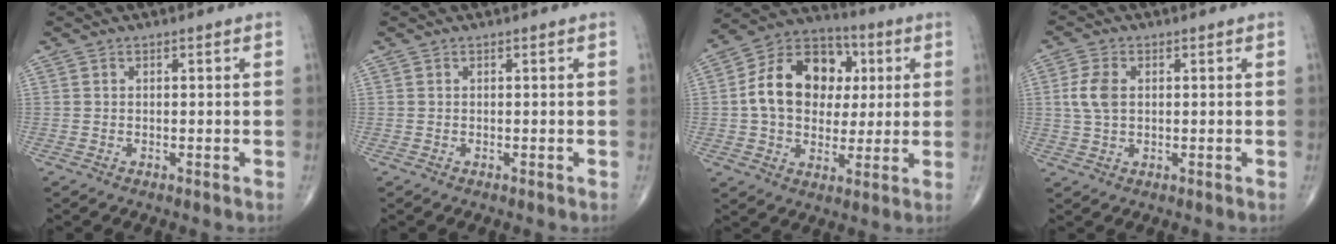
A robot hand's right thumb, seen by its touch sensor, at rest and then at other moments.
{"total": 0.0}
{"total": 17.5, "force": [2.3, 13.1, 11.4], "torque": [-0.157, 0.018, 0.031]}
{"total": 5.1, "force": [0.8, 3.2, 3.9], "torque": [-0.087, 0.003, 0.014]}